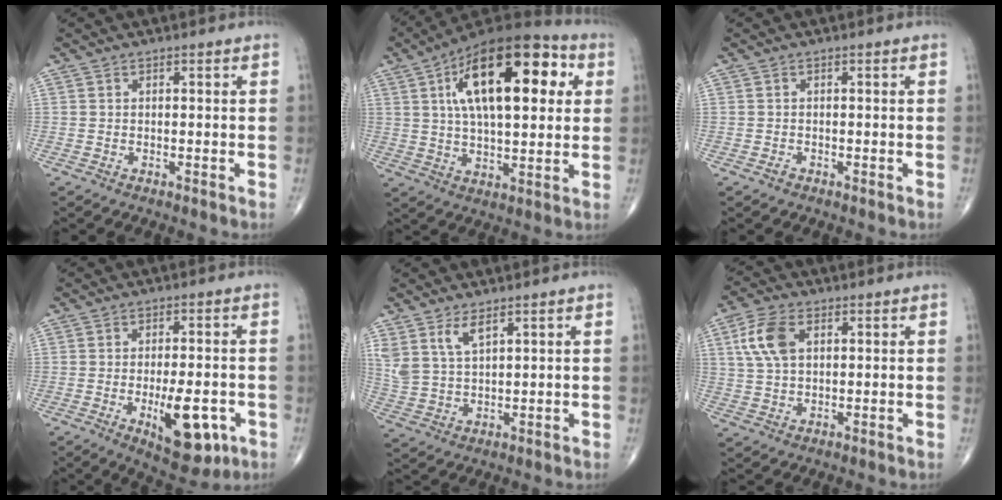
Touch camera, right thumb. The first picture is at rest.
{"total": 24.2, "force": [6.9, 10.8, 20.6], "torque": [-0.313, 0.012, 0.103]}
{"total": 0.7, "force": [-0.5, 0.5, 0.2], "torque": [-0.004, 0.002, -0.011]}
{"total": 11.8, "force": [-3.8, 4.9, 10.0], "torque": [-0.125, 0.001, -0.044]}
{"total": 6.0, "force": [3.7, 2.4, 4.1], "torque": [-0.083, -0.017, 0.082]}
{"total": 7.9, "force": [2.4, 4.6, 6.0], "torque": [-0.125, 0.005, 0.046]}